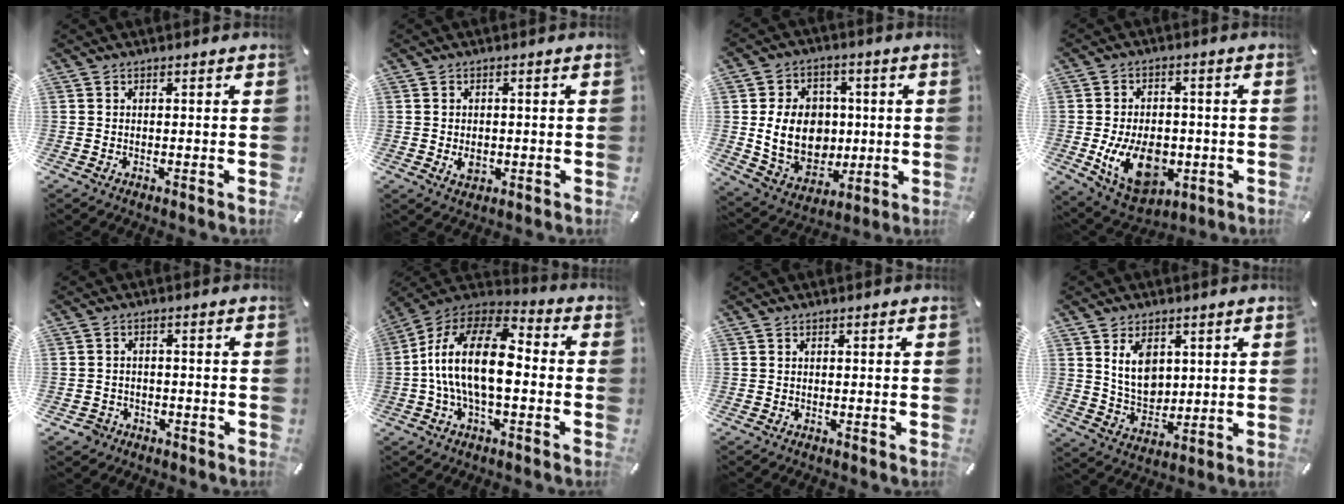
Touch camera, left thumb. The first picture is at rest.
{"total": 3.1, "force": [-0.6, 2.3, 2.0], "torque": [-0.035, -0.003, -0.013]}
{"total": 14.7, "force": [0.5, 12.4, 7.9], "torque": [-0.164, 0.008, 0.020]}
{"total": 14.6, "force": [-3.2, 9.9, 10.2], "torque": [-0.191, 0.001, -0.051]}
{"total": 3.6, "force": [-2.1, 2.8, 0.9], "torque": [-0.020, 0.008, -0.042]}
{"total": 18.9, "force": [-1.2, 9.8, 16.1], "torque": [-0.321, 0.009, -0.019]}
{"total": 0.0}
{"total": 9.2, "force": [3.5, 6.9, 5.1], "torque": [-0.089, -0.006, 0.064]}